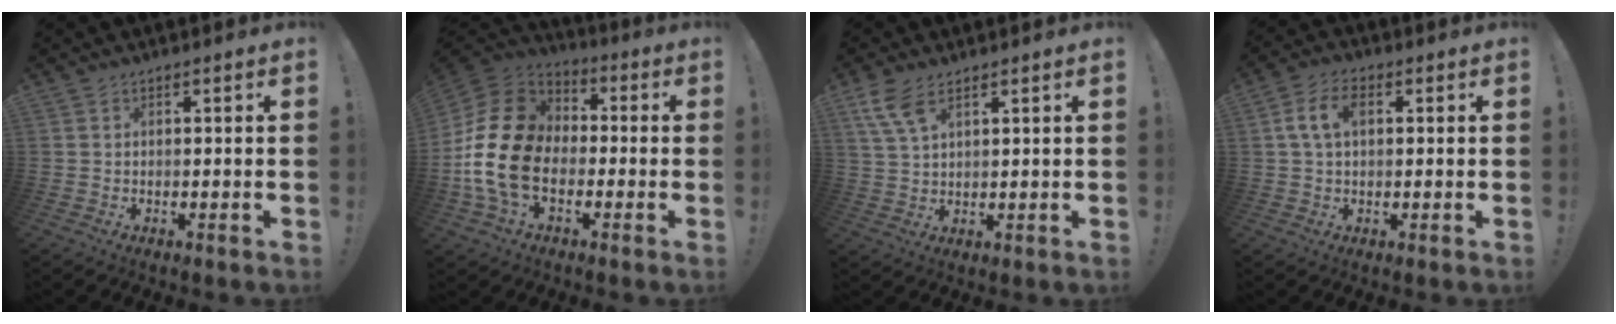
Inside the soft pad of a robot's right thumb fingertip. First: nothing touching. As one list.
[{"total": 20.3, "force": [-2.9, 14.7, 13.7], "torque": [-0.271, 0.031, -0.043]}, {"total": 7.1, "force": [4.4, 2.6, 4.8], "torque": [-0.094, -0.015, 0.085]}, {"total": 7.7, "force": [1.6, 4.5, 6.0], "torque": [-0.123, 0.009, 0.029]}]